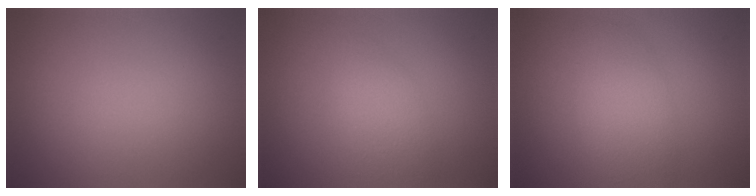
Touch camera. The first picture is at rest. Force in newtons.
{"total": 2.4, "press": 2.4, "slide": 0.0}
{"total": 3.9, "press": 3.9, "slide": 0.2}